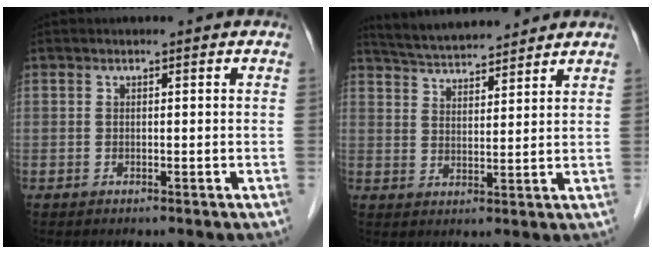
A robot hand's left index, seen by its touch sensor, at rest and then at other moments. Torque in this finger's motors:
{"motor_torque": [-0.03, -0.22, 0.21, 0.04]}